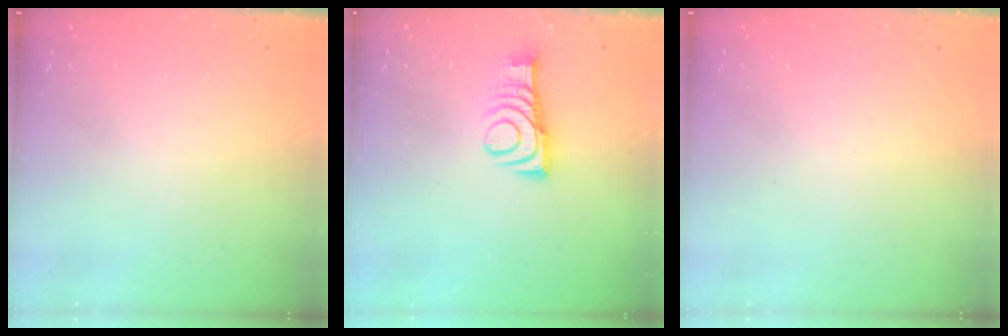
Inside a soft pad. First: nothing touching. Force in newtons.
{"total": 10.8, "press": 10.8, "slide": 0.4}
{"total": 1.7, "press": 1.6, "slide": 0.1}